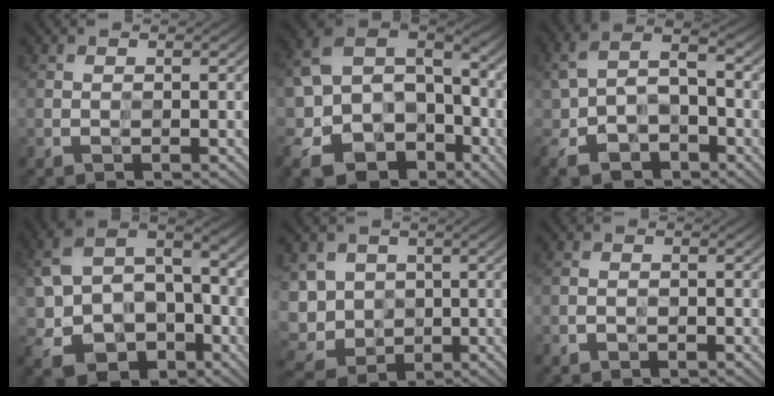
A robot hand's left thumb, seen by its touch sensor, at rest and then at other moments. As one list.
[{"total": 16.1, "force": [-6.6, 12.3, 8.2], "torque": [-0.212, -0.025, -0.096]}, {"total": 9.5, "force": [-4.2, 6.0, 6.0], "torque": [-0.139, -0.022, -0.080]}, {"total": 13.6, "force": [-3.5, 10.0, 8.6], "torque": [-0.198, -0.021, -0.058]}, {"total": 7.0, "force": [0.0, 6.1, 3.3], "torque": [-0.107, -0.012, -0.002]}, {"total": 1.2, "force": [-1.0, 0.6, 0.5], "torque": [-0.010, 0.001, -0.022]}]